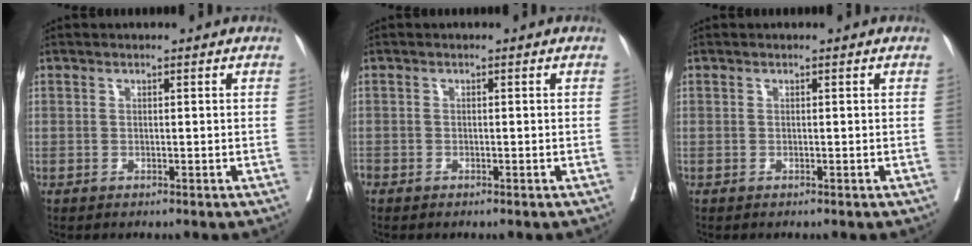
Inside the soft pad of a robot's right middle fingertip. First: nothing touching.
{"total": 1.2, "force": [-0.9, 0.7, 0.3], "torque": [-0.013, -0.001, -0.018]}
{"total": 0.0}